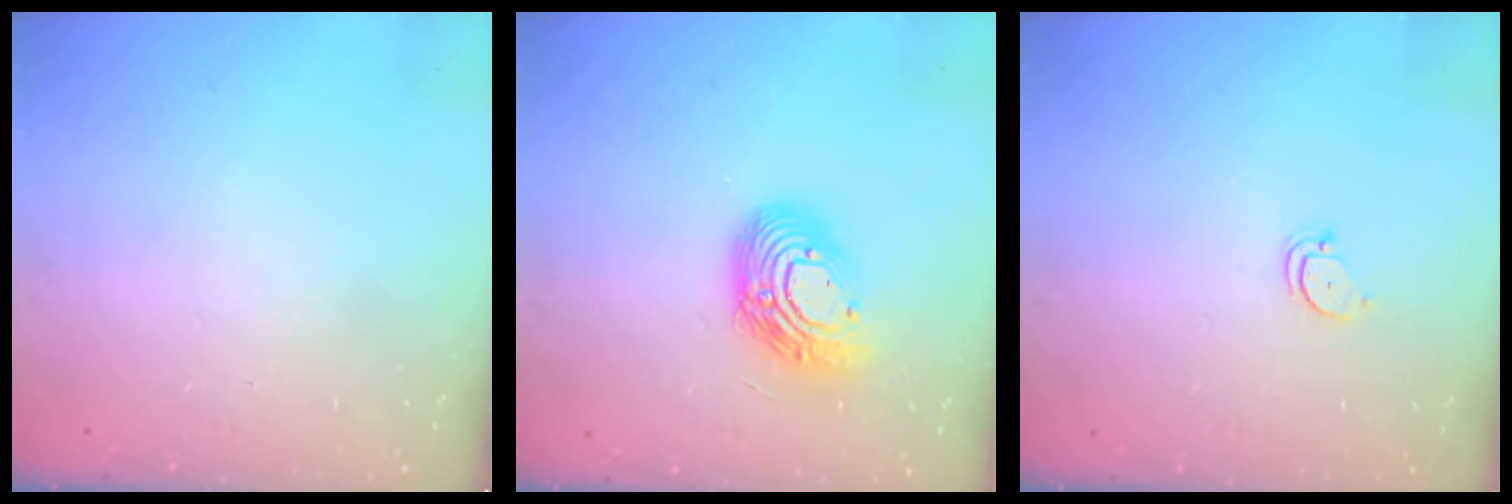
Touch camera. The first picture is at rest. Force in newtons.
{"total": 14.9, "press": 14.9, "slide": 1.3}
{"total": 2.6, "press": 2.6, "slide": 0.0}